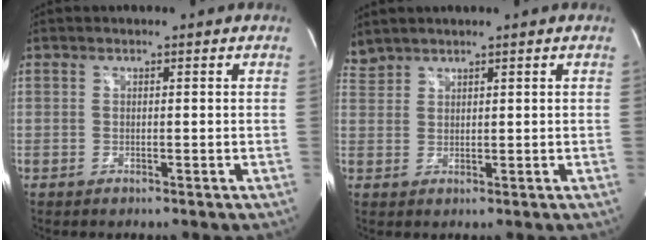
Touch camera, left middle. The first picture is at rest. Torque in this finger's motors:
{"motor_torque": [0.00, -0.13, -0.07, -0.01]}